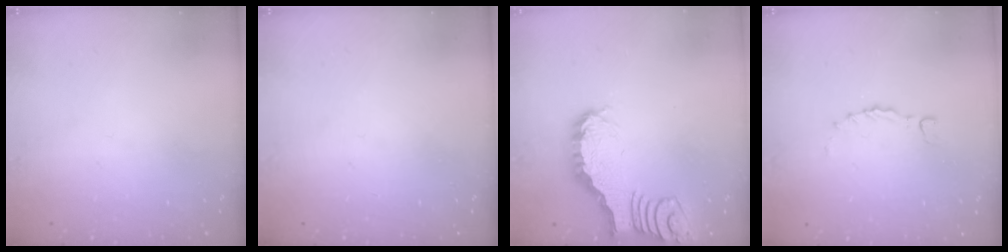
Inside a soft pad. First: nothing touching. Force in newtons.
{"total": 0.0}
{"total": 2.5, "press": 2.4, "slide": 0.5}
{"total": 0.0}